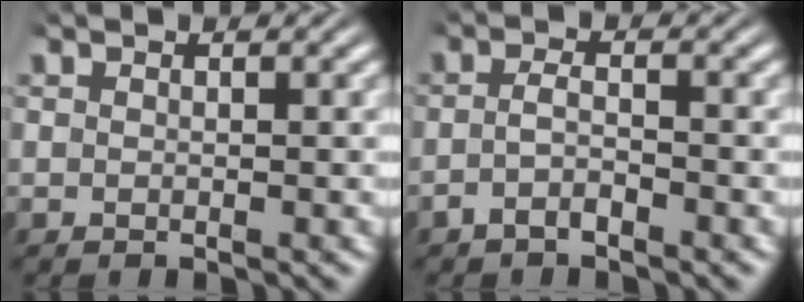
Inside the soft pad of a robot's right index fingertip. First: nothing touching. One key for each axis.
{"total": 2.3, "fx": -1.7, "fy": 0.6, "fz": 1.4, "tx": -0.031, "ty": -0.011, "tz": -0.028}